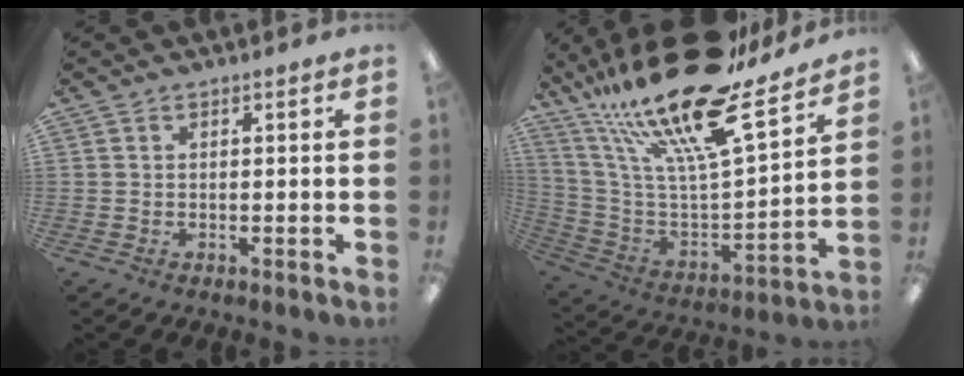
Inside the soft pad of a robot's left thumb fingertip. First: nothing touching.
{"total": 25.4, "force": [18.1, 7.2, 16.3], "torque": [-0.280, -0.119, 0.300]}